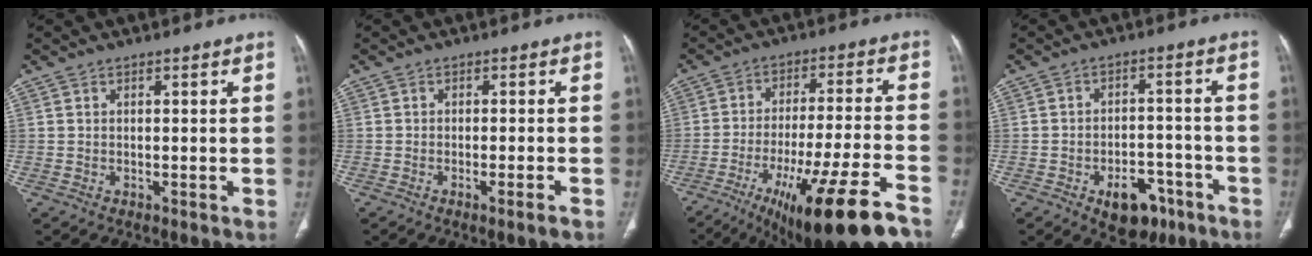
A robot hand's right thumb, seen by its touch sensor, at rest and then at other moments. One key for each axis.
{"total": 2.5, "fx": -1.5, "fy": 0.0, "fz": 2.0, "tx": -0.037, "ty": -0.003, "tz": -0.024}
{"total": 21.8, "fx": -14.5, "fy": 3.1, "fz": 16.0, "tx": -0.226, "ty": 0.046, "tz": -0.227}
{"total": 9.6, "fx": -5.2, "fy": 5.9, "fz": 5.5, "tx": -0.047, "ty": 0.035, "tz": -0.068}